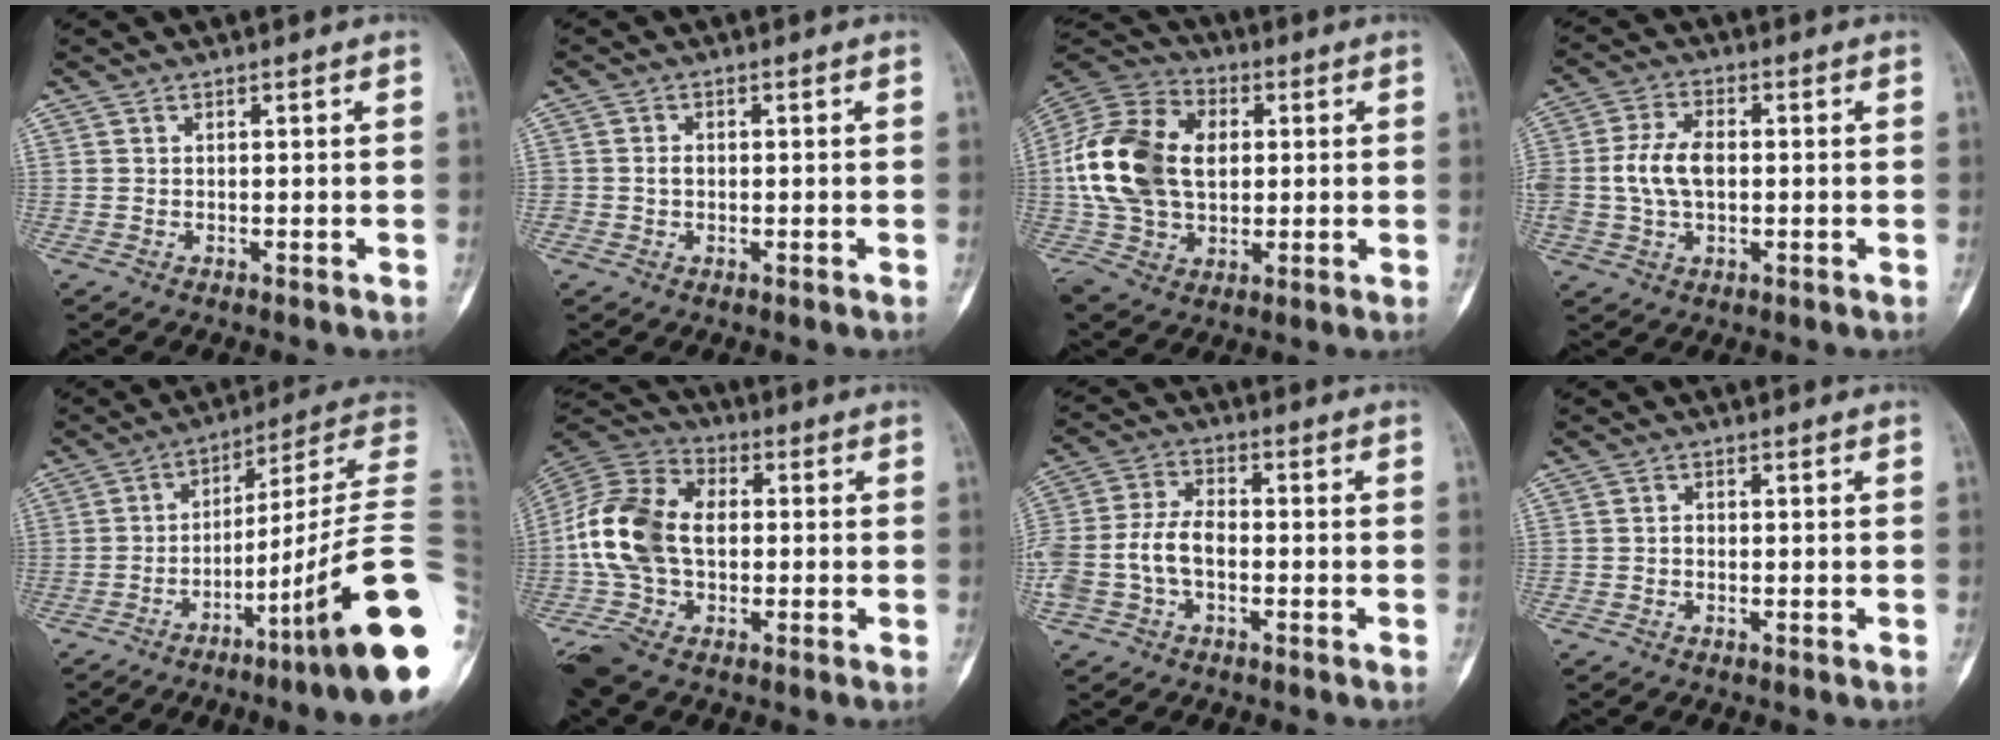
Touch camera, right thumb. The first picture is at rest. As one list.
[{"total": 1.7, "force": [-0.1, 1.4, 0.9], "torque": [-0.008, 0.005, -0.002]}, {"total": 19.6, "force": [2.2, 13.5, 14.1], "torque": [-0.264, 0.012, 0.039]}, {"total": 8.1, "force": [-0.1, 5.0, 6.4], "torque": [-0.129, 0.014, -0.003]}, {"total": 26.3, "force": [-7.0, 1.9, 25.3], "torque": [-0.302, 0.036, -0.108]}, {"total": 18.2, "force": [-0.8, 11.5, 14.1], "torque": [-0.292, 0.022, -0.019]}, {"total": 9.8, "force": [-2.1, 6.3, 7.3], "torque": [-0.158, 0.033, -0.043]}, {"total": 1.0, "force": [-0.3, 0.8, 0.5], "torque": [-0.001, 0.004, -0.007]}]